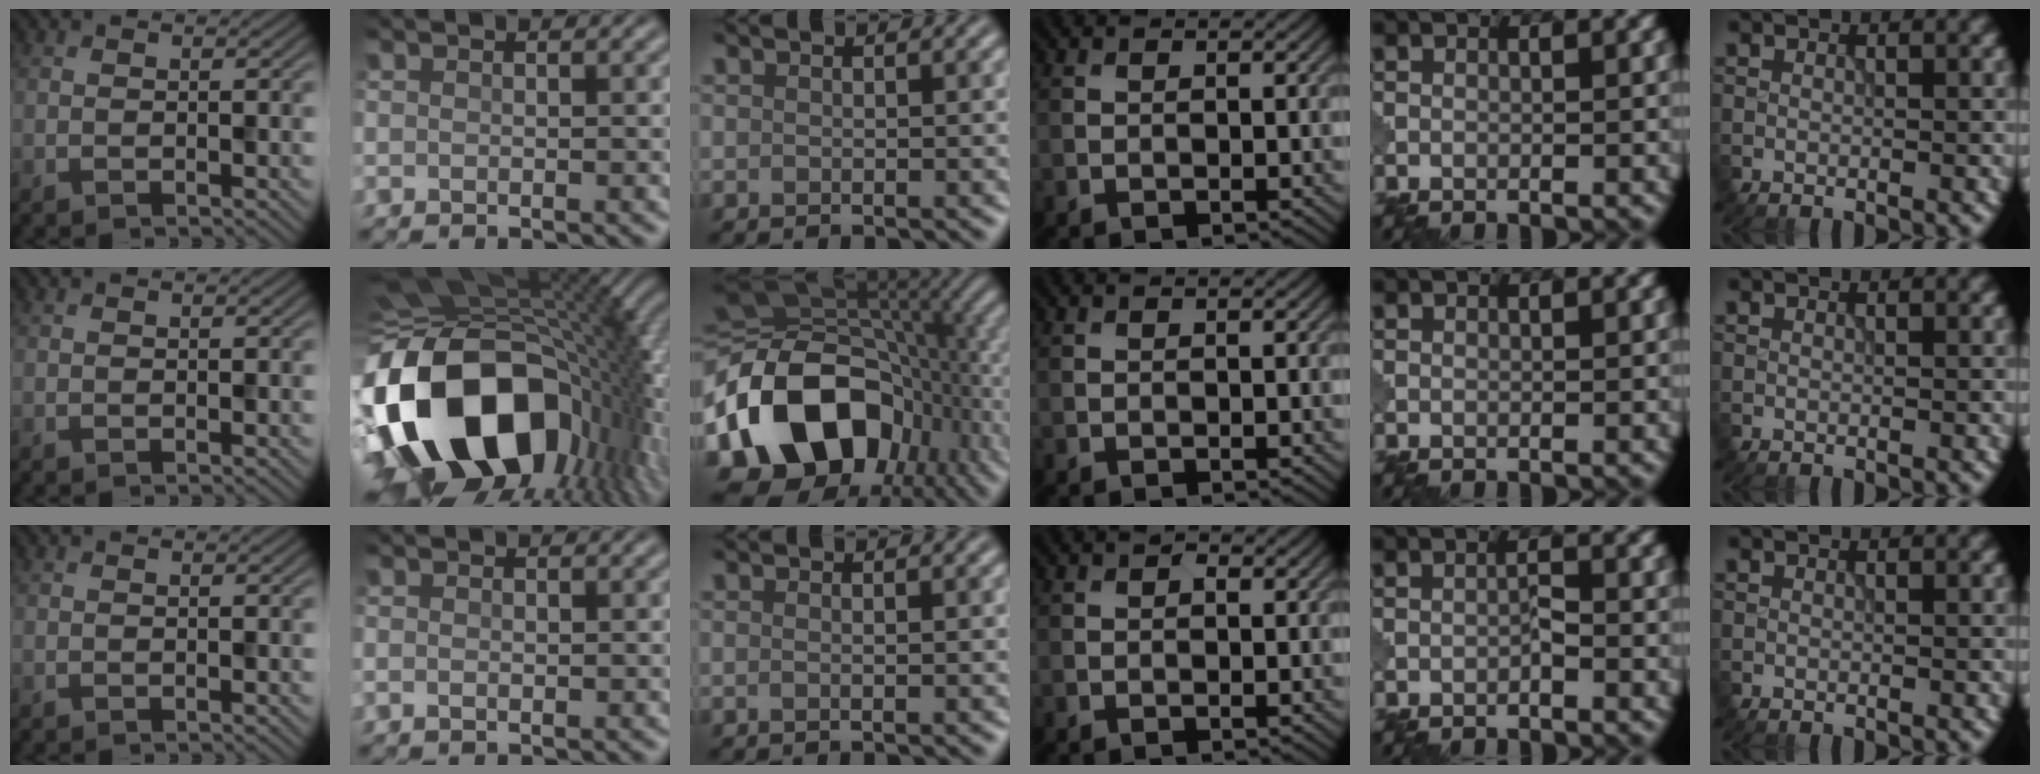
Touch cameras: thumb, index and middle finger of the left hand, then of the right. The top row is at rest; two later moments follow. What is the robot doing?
{"motion": "disassemble", "object": "puzzle pieces"}